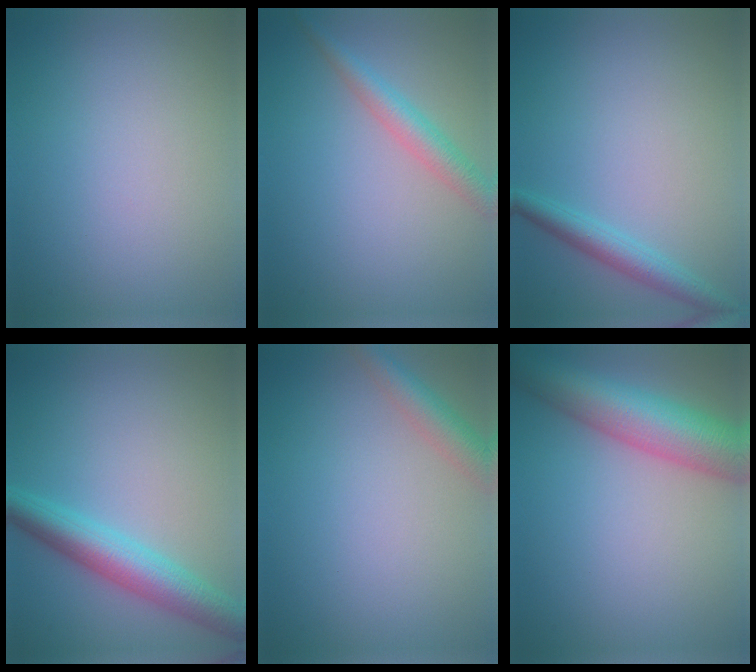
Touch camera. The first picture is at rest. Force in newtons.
{"total": 2.9, "press": 2.9, "slide": 0.1}
{"total": 2.6, "press": 2.6, "slide": 0.1}
{"total": 5.4, "press": 5.4, "slide": 0.1}
{"total": 2.9, "press": 2.9, "slide": 0.1}
{"total": 8.9, "press": 8.9, "slide": 0.4}